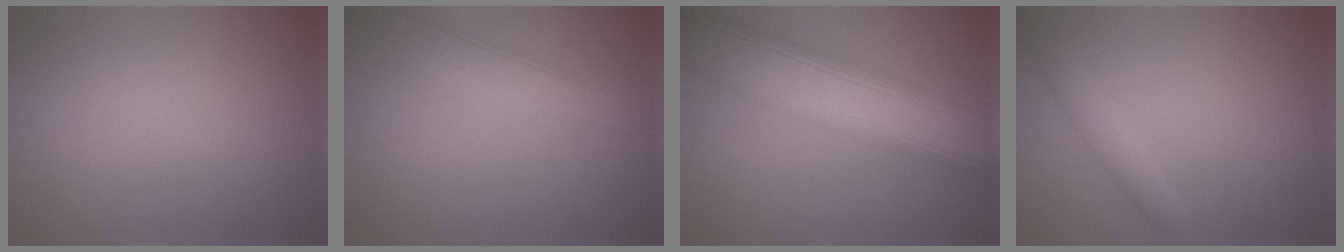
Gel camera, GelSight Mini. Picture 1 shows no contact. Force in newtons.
{"total": 3.4, "press": 3.4, "slide": 0.3}
{"total": 10.8, "press": 10.7, "slide": 0.8}
{"total": 1.7, "press": 1.7, "slide": 0.0}